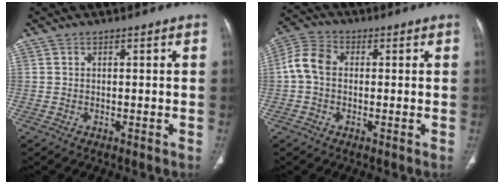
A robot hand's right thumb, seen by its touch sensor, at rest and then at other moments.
{"total": 6.4, "force": [0.0, 4.7, 4.3], "torque": [-0.086, 0.021, -0.008]}